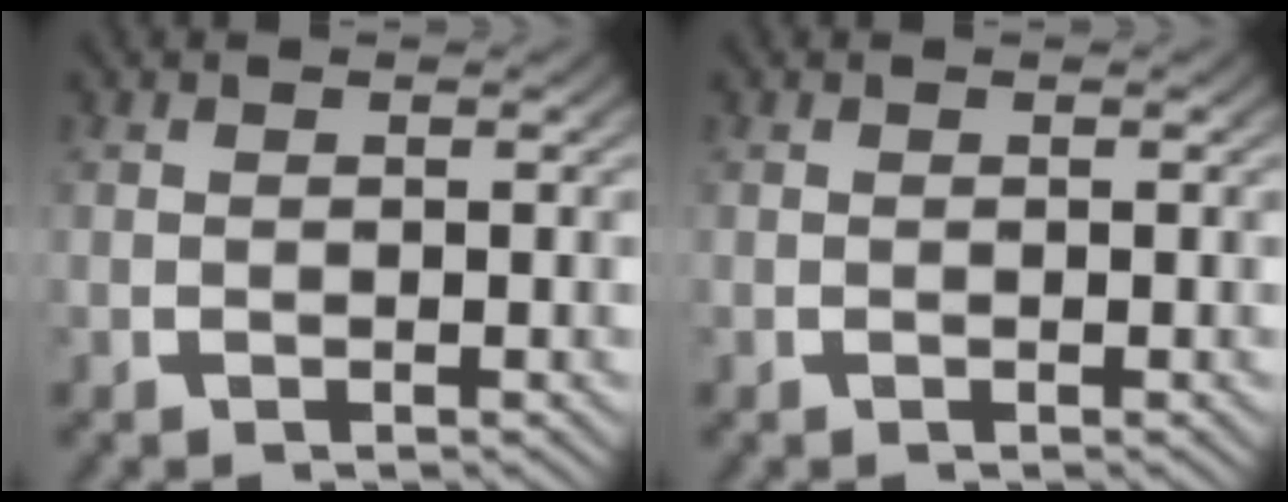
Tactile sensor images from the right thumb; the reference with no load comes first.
{"total": 0.0}